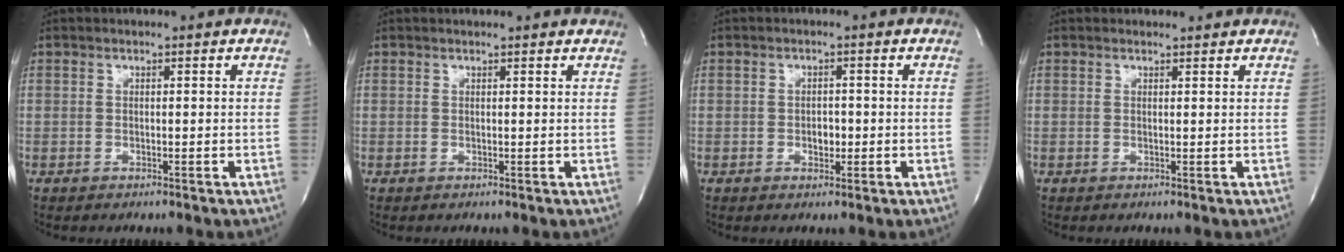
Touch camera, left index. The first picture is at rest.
{"total": 3.9, "force": [3.7, 0.5, 0.9], "torque": [-0.016, 0.018, 0.035]}
{"total": 1.7, "force": [-0.4, 1.2, 1.2], "torque": [-0.018, 0.000, -0.005]}
{"total": 1.5, "force": [1.5, 0.3, -0.1], "torque": [-0.013, 0.004, 0.019]}